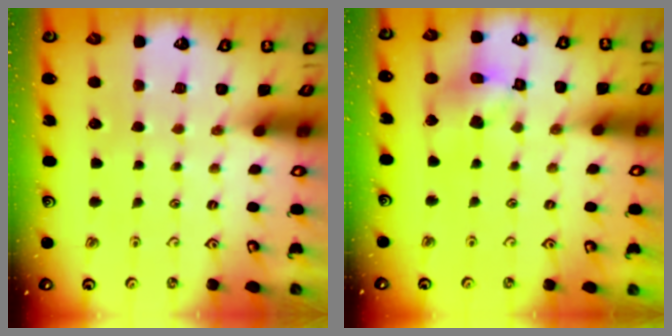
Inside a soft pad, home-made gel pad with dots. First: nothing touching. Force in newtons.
{"total": 12.5, "press": 12.4, "slide": 1.7}